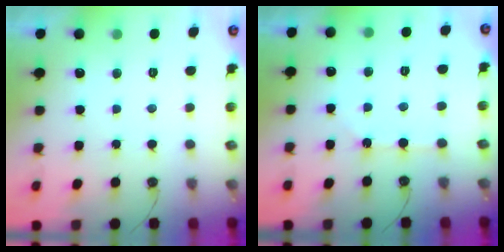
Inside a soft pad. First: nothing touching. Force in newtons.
{"total": 2.5, "press": 2.5, "slide": 0.4}